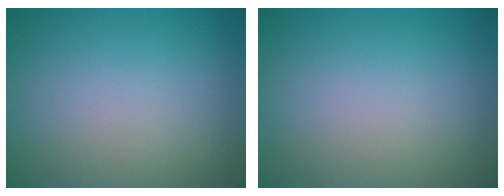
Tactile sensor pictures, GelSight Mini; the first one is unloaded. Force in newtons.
{"total": 0.0}